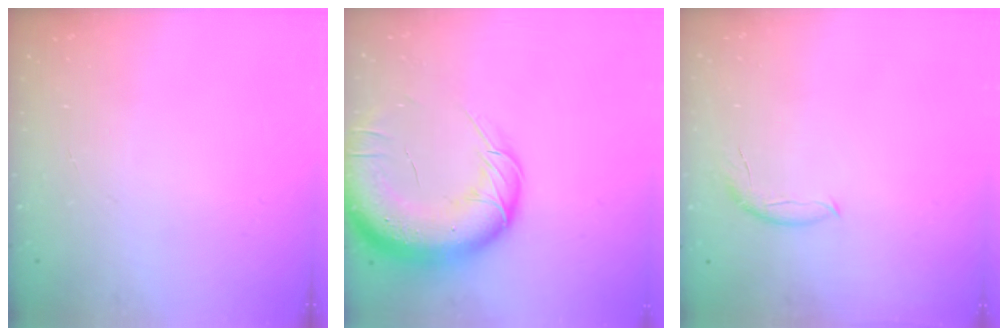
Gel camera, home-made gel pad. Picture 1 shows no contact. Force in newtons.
{"total": 19.6, "press": 19.1, "slide": 4.2}
{"total": 5.7, "press": 5.6, "slide": 0.6}